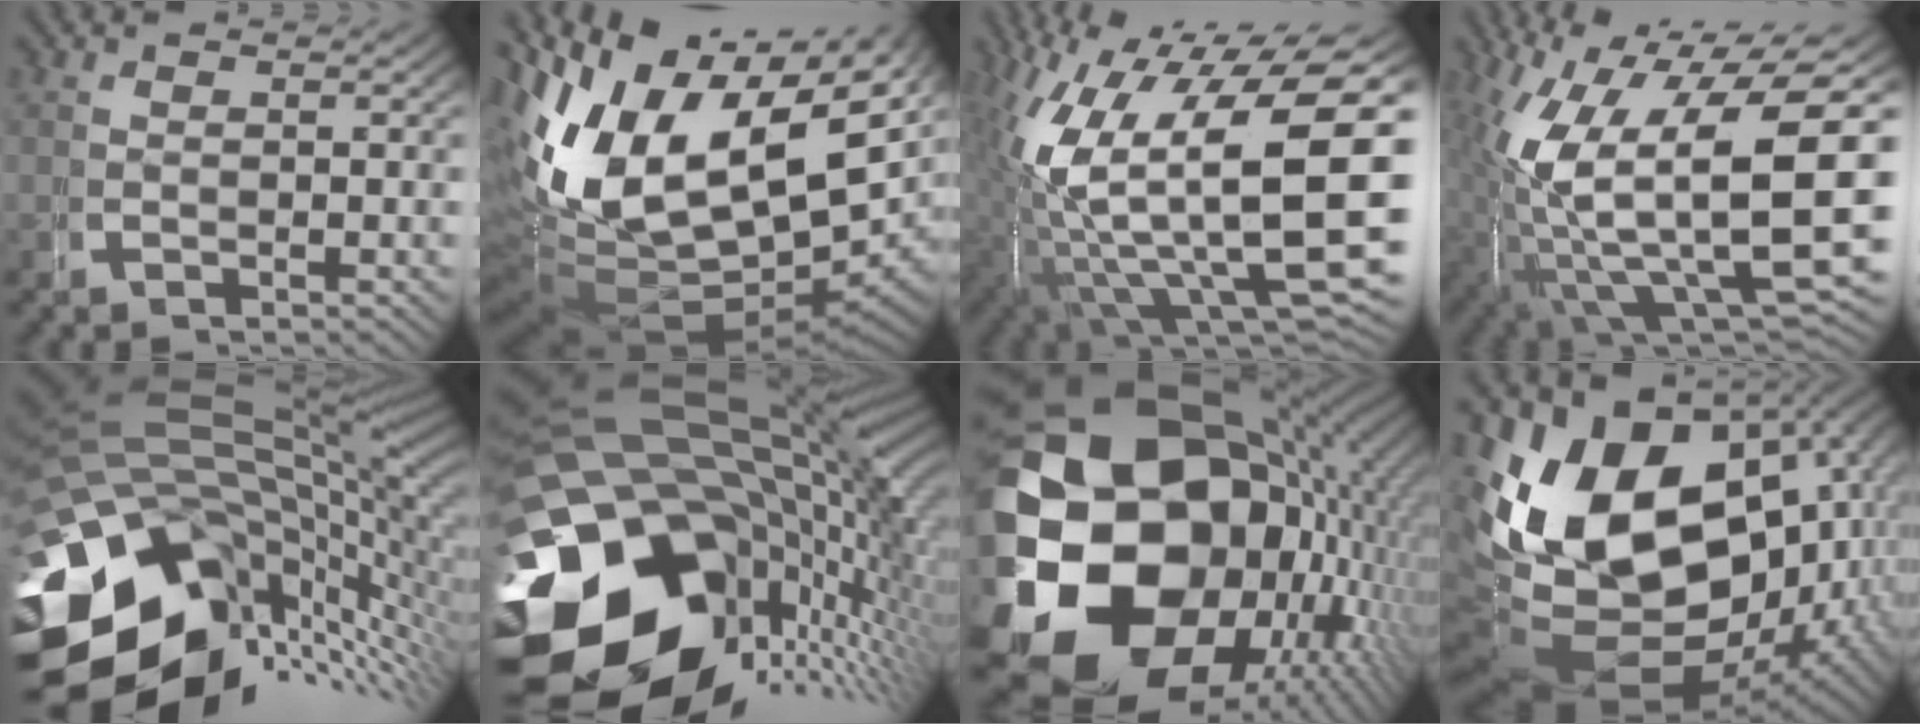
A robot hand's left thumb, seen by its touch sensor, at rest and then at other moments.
{"total": 19.3, "force": [-0.6, 12.4, 14.8], "torque": [-0.309, -0.070, 0.027]}
{"total": 17.6, "force": [-2.0, 10.4, 14.0], "torque": [-0.279, -0.086, 0.012]}
{"total": 16.2, "force": [-2.7, 10.2, 12.4], "torque": [-0.267, -0.089, -0.001]}
{"total": 31.6, "force": [-5.1, 21.5, 22.6], "torque": [-0.372, -0.064, -0.060]}
{"total": 34.2, "force": [-4.1, 21.9, 25.9], "torque": [-0.414, -0.080, -0.034]}
{"total": 32.1, "force": [-2.5, 22.4, 22.9], "torque": [-0.406, -0.090, -0.013]}
{"total": 26.4, "force": [-0.7, 18.9, 18.4], "torque": [-0.362, -0.067, 0.009]}